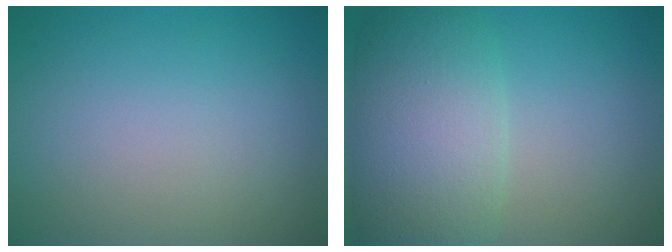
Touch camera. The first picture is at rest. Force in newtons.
{"total": 8.2, "press": 8.1, "slide": 0.6}